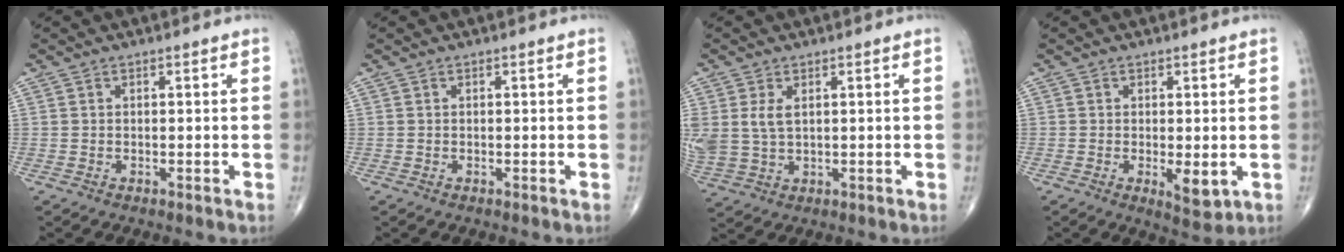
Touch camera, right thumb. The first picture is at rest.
{"total": 0.0}
{"total": 7.1, "force": [1.6, 4.5, 5.2], "torque": [-0.128, 0.001, 0.044]}
{"total": 4.4, "force": [-0.8, 1.8, 3.9], "torque": [-0.054, -0.013, -0.007]}